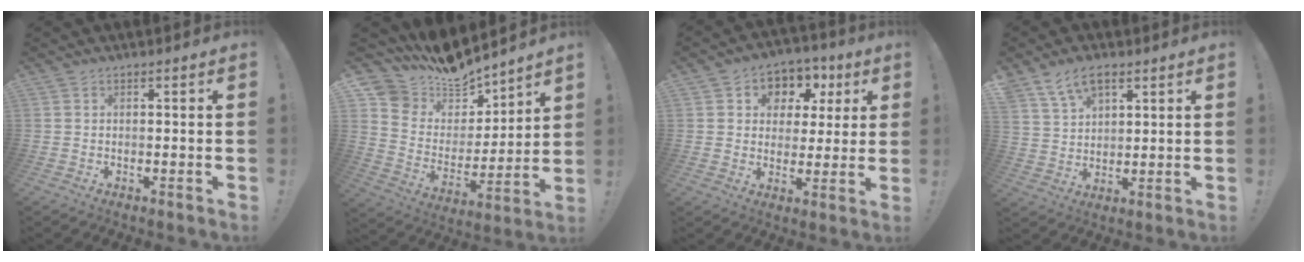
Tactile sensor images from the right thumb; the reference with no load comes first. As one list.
[{"total": 11.8, "force": [11.1, 4.0, 0.2], "torque": [-0.029, -0.104, 0.202]}, {"total": 7.5, "force": [1.8, 7.0, 2.1], "torque": [-0.022, -0.014, 0.038]}, {"total": 9.0, "force": [5.6, 5.4, 4.5], "torque": [-0.083, -0.019, 0.110]}]